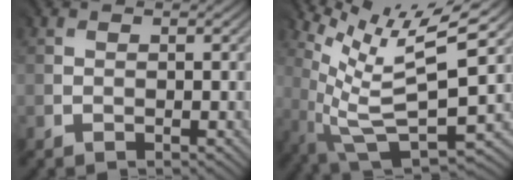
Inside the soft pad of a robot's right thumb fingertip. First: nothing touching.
{"total": 8.7, "force": [3.1, 1.4, 8.0], "torque": [-0.147, 0.003, 0.074]}